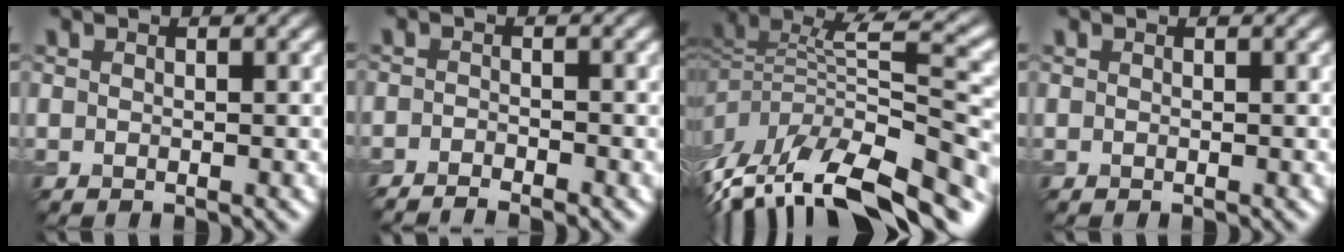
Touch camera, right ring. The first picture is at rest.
{"total": 2.6, "force": [-2.3, 0.3, 1.2], "torque": [-0.025, 0.006, -0.045]}
{"total": 12.8, "force": [-5.7, 4.8, 10.5], "torque": [-0.194, 0.019, -0.086]}
{"total": 0.0}